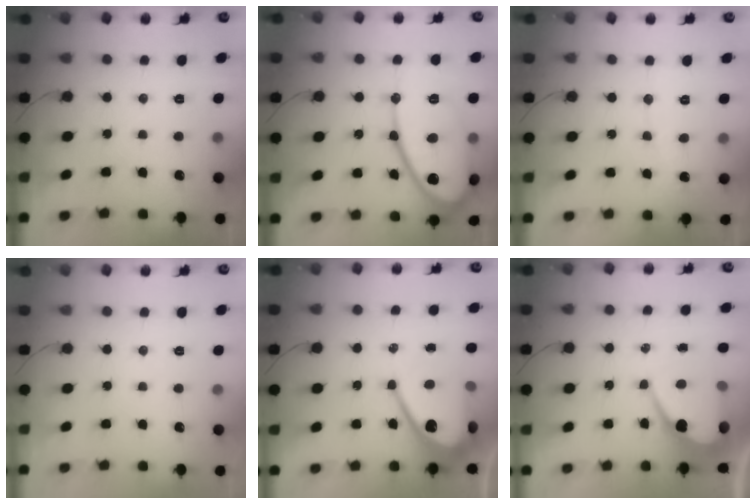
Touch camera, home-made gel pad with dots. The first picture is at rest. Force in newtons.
{"total": 19.5, "press": 19.5, "slide": 1.5}
{"total": 3.7, "press": 3.7, "slide": 0.3}
{"total": 0.0}
{"total": 11.9, "press": 11.9, "slide": 1.0}
{"total": 9.6, "press": 9.5, "slide": 0.8}